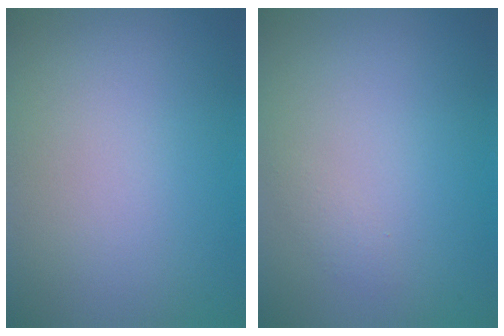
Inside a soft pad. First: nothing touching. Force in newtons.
{"total": 0.6, "press": 0.6, "slide": 0.1}